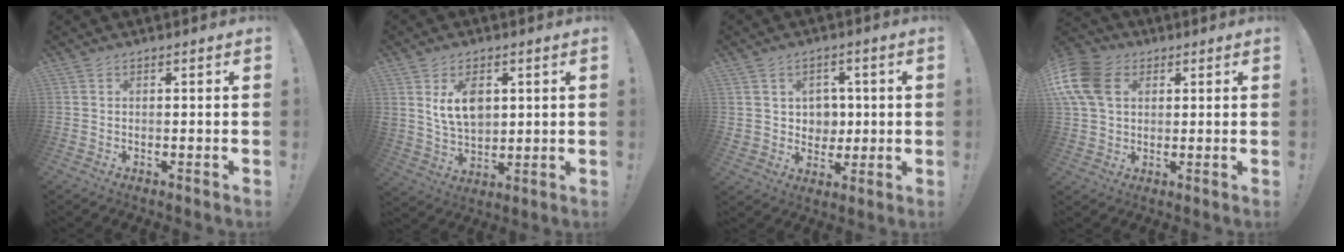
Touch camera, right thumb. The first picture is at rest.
{"total": 9.8, "force": [3.6, 6.8, 6.1], "torque": [-0.094, -0.013, 0.067]}
{"total": 6.8, "force": [2.1, 6.4, 1.0], "torque": [-0.015, -0.019, 0.046]}
{"total": 16.0, "force": [4.3, 12.1, 9.6], "torque": [-0.181, -0.012, 0.083]}